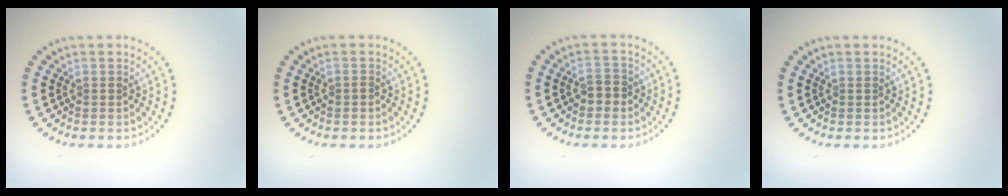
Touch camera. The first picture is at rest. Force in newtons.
{"total": 0.7, "press": 0.7, "slide": 0.1}
{"total": 1.9, "press": 1.8, "slide": 0.7}
{"total": 0.0}